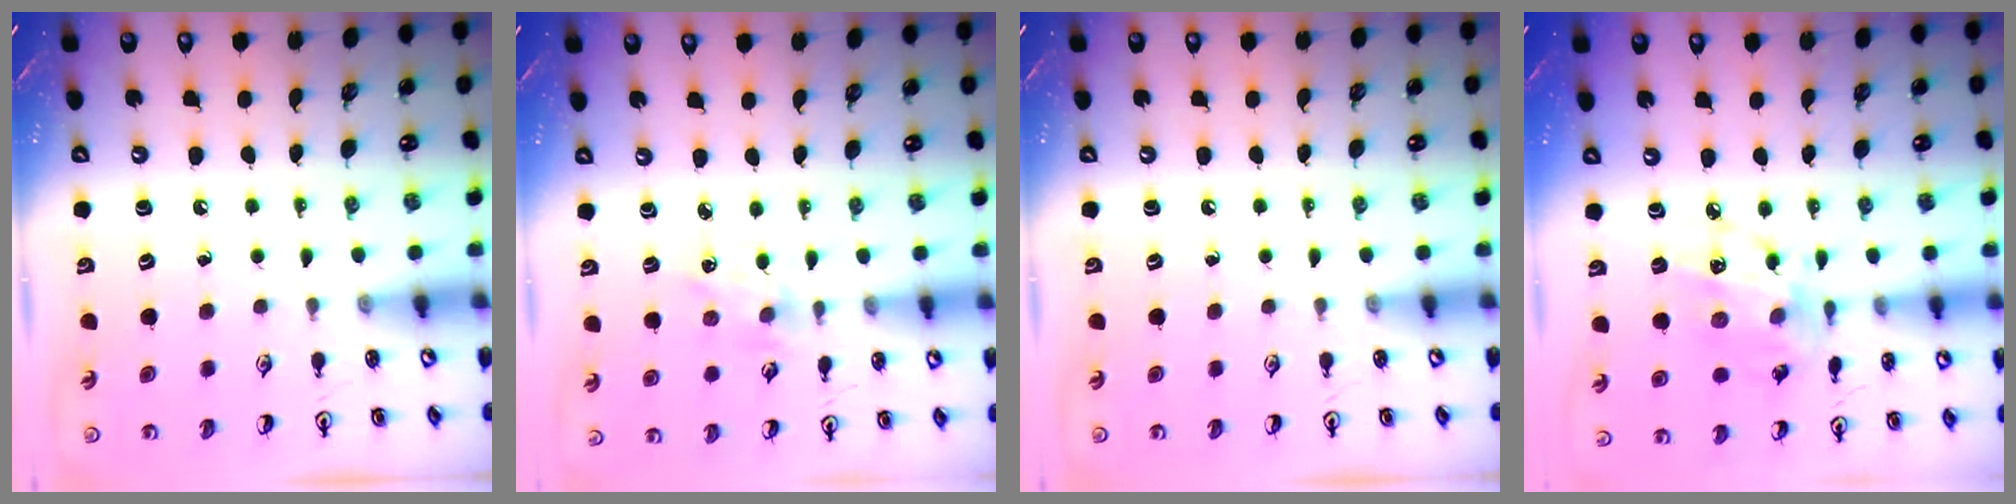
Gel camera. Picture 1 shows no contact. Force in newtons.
{"total": 2.1, "press": 2.0, "slide": 0.4}
{"total": 0.0}
{"total": 11.4, "press": 11.4, "slide": 0.7}